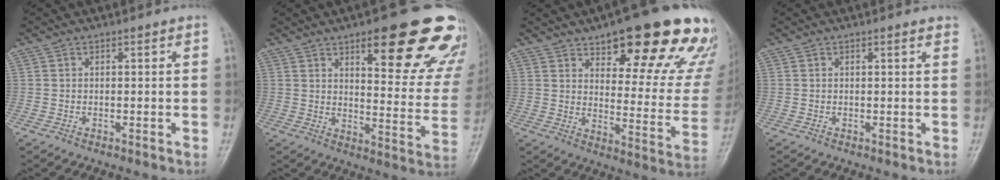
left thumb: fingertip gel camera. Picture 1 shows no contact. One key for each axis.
{"total": 23.5, "fx": 14.0, "fy": 7.5, "fz": 17.3, "tx": -0.172, "ty": -0.061, "tz": 0.178}
{"total": 25.0, "fx": 16.5, "fy": 8.2, "fz": 16.9, "tx": -0.172, "ty": -0.070, "tz": 0.210}
{"total": 1.2, "fx": 1.0, "fy": 0.3, "fz": 0.7, "tx": -0.005, "ty": 0.001, "tz": 0.009}